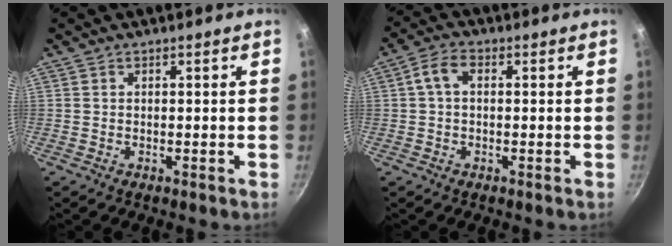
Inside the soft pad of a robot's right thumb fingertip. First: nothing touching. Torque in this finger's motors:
{"motor_torque": [-0.41, 0.75, 0.59, -0.12, 0.03]}